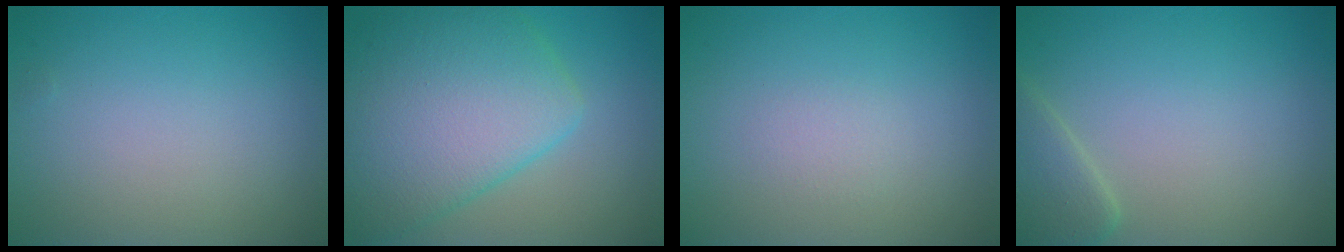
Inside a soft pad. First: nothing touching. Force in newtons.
{"total": 9.1, "press": 9.1, "slide": 0.1}
{"total": 0.9, "press": 0.8, "slide": 0.1}
{"total": 2.6, "press": 2.6, "slide": 0.2}